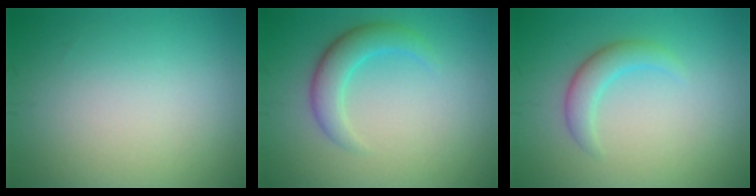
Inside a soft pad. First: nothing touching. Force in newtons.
{"total": 3.3, "press": 3.3, "slide": 0.1}
{"total": 2.5, "press": 2.4, "slide": 0.2}